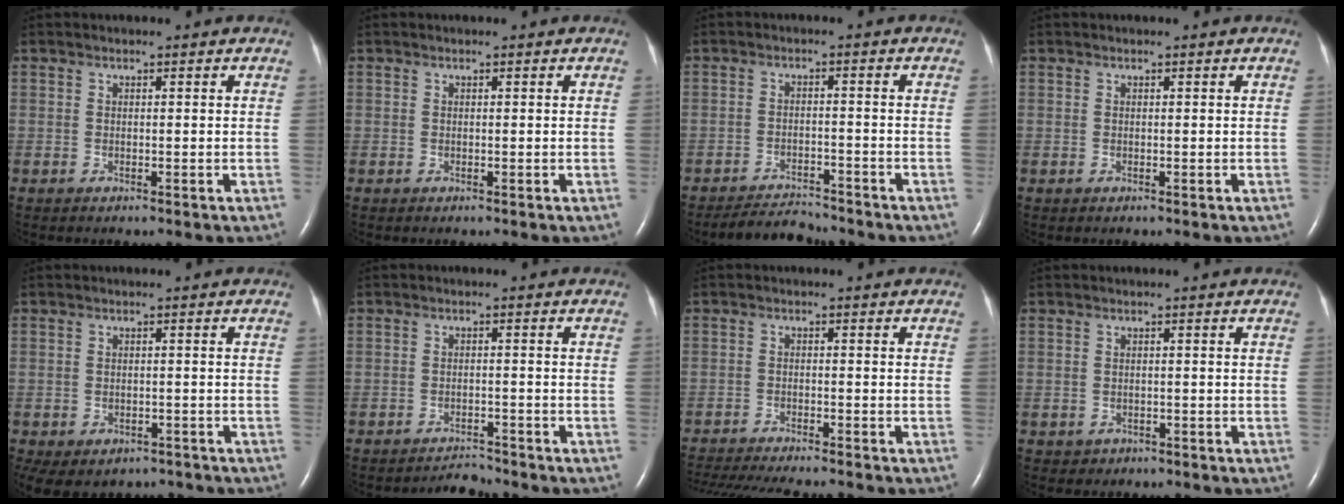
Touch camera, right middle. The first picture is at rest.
{"total": 0.0}
{"total": 4.5, "force": [-4.5, 0.2, 0.2], "torque": [-0.009, -0.014, -0.076]}
{"total": 0.0}
{"total": 8.2, "force": [-5.7, 5.2, 2.7], "torque": [-0.052, 0.003, -0.069]}
{"total": 2.4, "force": [-2.3, -0.2, -0.5], "torque": [0.007, -0.013, -0.033]}
{"total": 12.7, "force": [-11.5, 0.8, 5.3], "torque": [-0.092, -0.021, -0.175]}
{"total": 1.2, "force": [-0.7, 1.0, -0.1], "torque": [-0.004, 0.005, -0.005]}